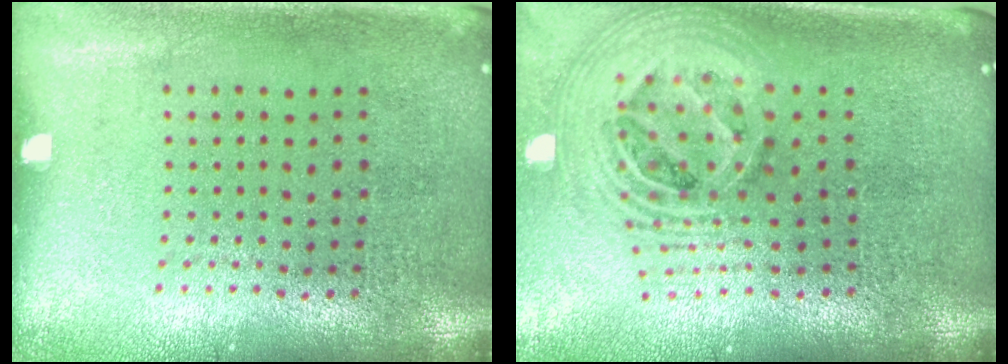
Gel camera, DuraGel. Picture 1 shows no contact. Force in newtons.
{"total": 2.8, "press": 1.8, "slide": 2.1}